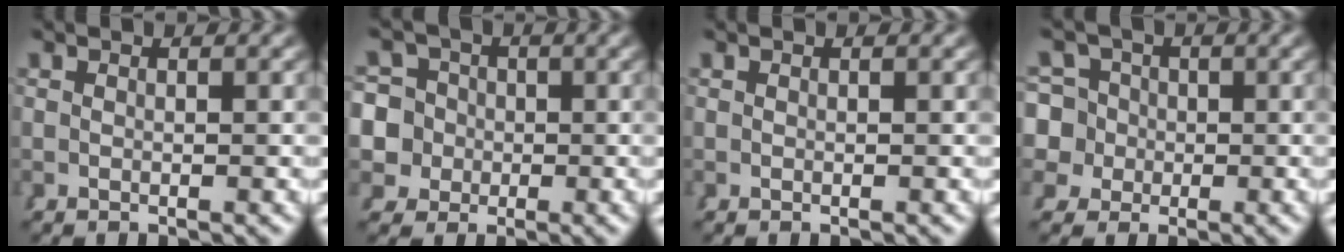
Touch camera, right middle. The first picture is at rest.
{"total": 9.9, "force": [-1.2, 9.3, 3.0], "torque": [-0.082, -0.038, -0.017]}
{"total": 0.0}
{"total": 8.4, "force": [-0.7, 8.0, 2.5], "torque": [-0.065, -0.033, -0.007]}